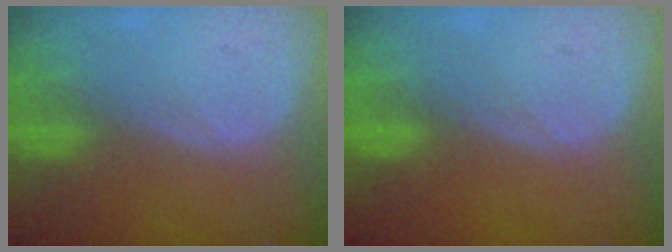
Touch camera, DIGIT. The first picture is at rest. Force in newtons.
{"total": 0.0}